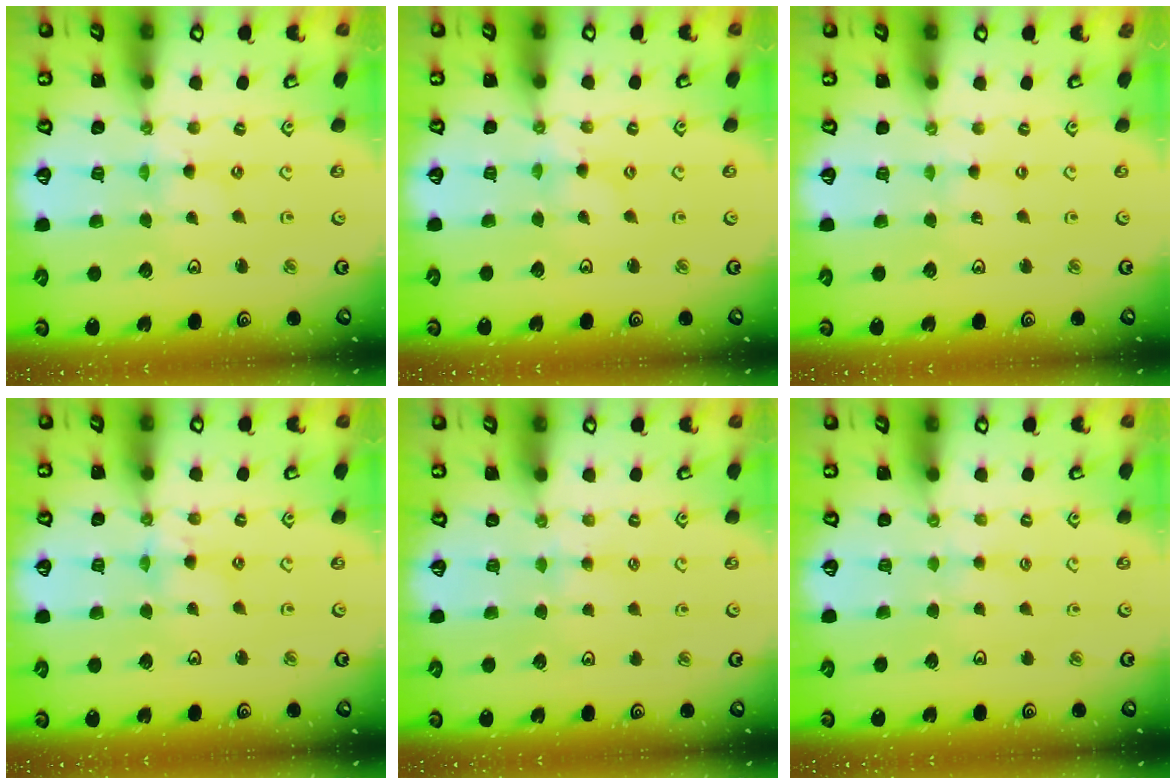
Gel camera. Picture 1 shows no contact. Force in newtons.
{"total": 0.8, "press": 0.7, "slide": 0.3}
{"total": 0.0}
{"total": 4.7, "press": 4.7, "slide": 0.5}
{"total": 3.1, "press": 3.1, "slide": 0.5}
{"total": 2.0, "press": 1.9, "slide": 0.4}